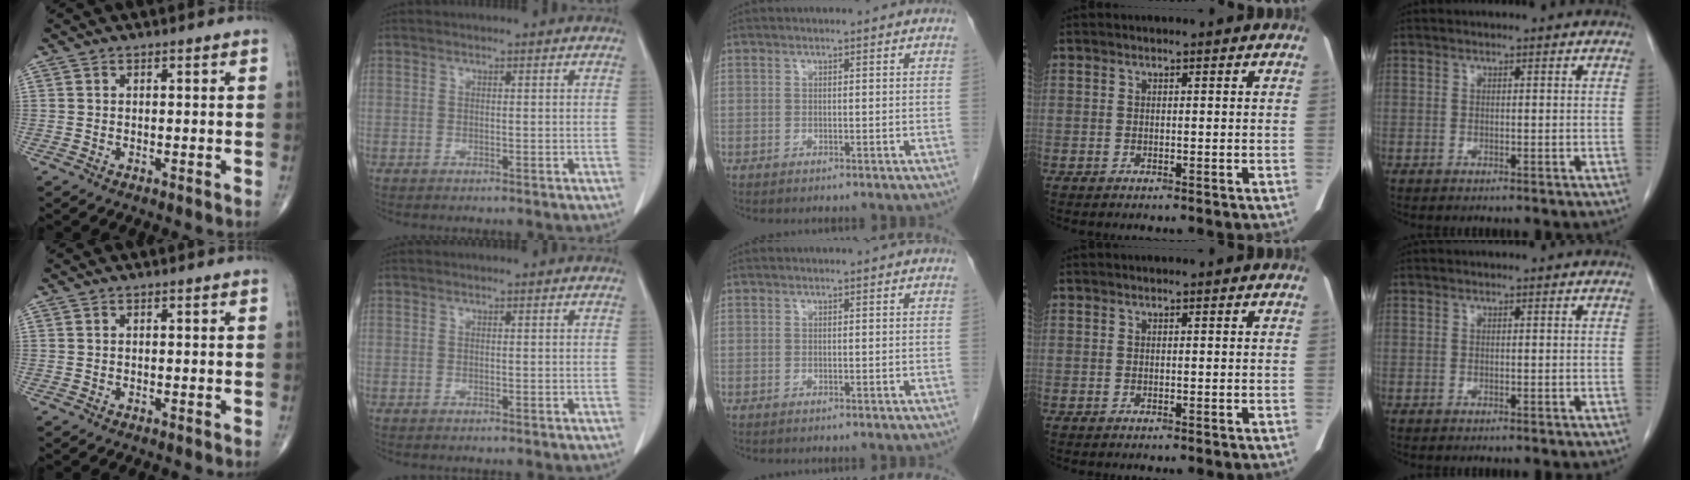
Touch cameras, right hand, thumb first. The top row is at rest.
{}